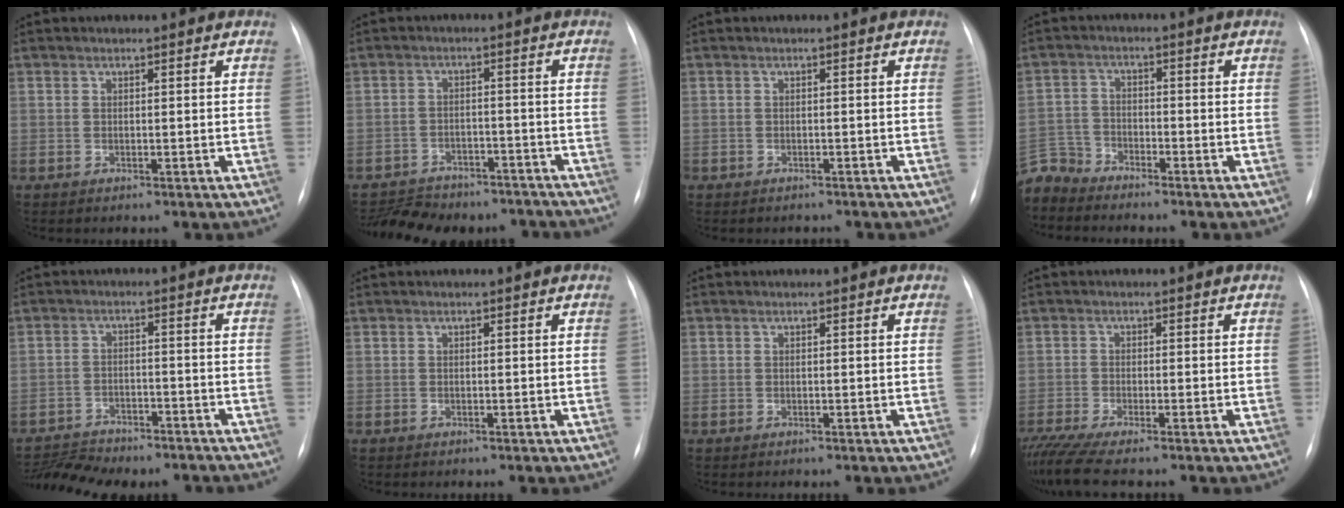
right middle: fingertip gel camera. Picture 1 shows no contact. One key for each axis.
{"total": 13.7, "fx": -11.9, "fy": 5.5, "fz": 3.8, "tx": -0.078, "ty": 0.009, "tz": -0.152}
{"total": 2.0, "fx": -1.7, "fy": 1.0, "fz": 0.3, "tx": -0.008, "ty": -0.001, "tz": -0.023}
{"total": 5.3, "fx": -5.1, "fy": 1.0, "fz": -0.7, "tx": 0.017, "ty": -0.001, "tz": -0.104}
{"total": 10.2, "fx": -9.6, "fy": 2.5, "fz": 2.4, "tx": -0.042, "ty": 0.013, "tz": -0.135}
{"total": 0.0}
{"total": 0.0}
{"total": 5.2, "fx": -4.3, "fy": -0.4, "fz": 2.9, "tx": -0.053, "ty": -0.016, "tz": -0.078}